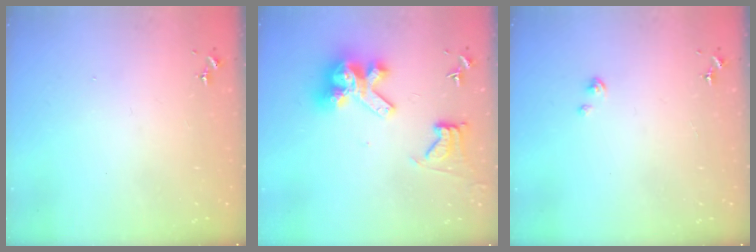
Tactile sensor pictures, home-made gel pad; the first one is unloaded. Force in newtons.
{"total": 14.1, "press": 14.0, "slide": 1.7}
{"total": 1.9, "press": 1.9, "slide": 0.2}